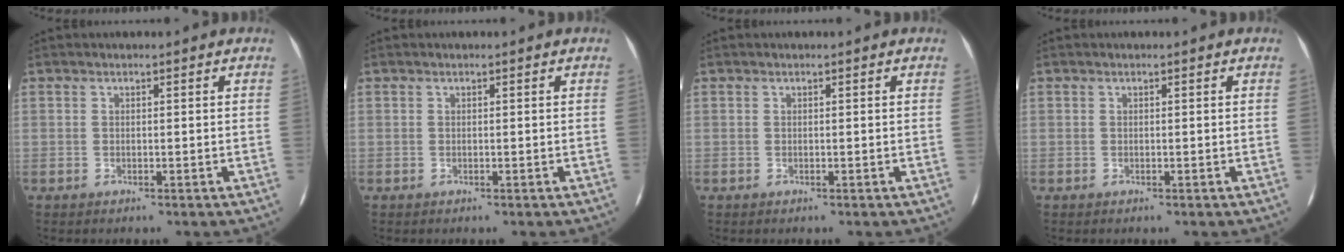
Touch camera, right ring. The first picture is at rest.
{"total": 0.0}
{"total": 0.0}
{"total": 0.0}